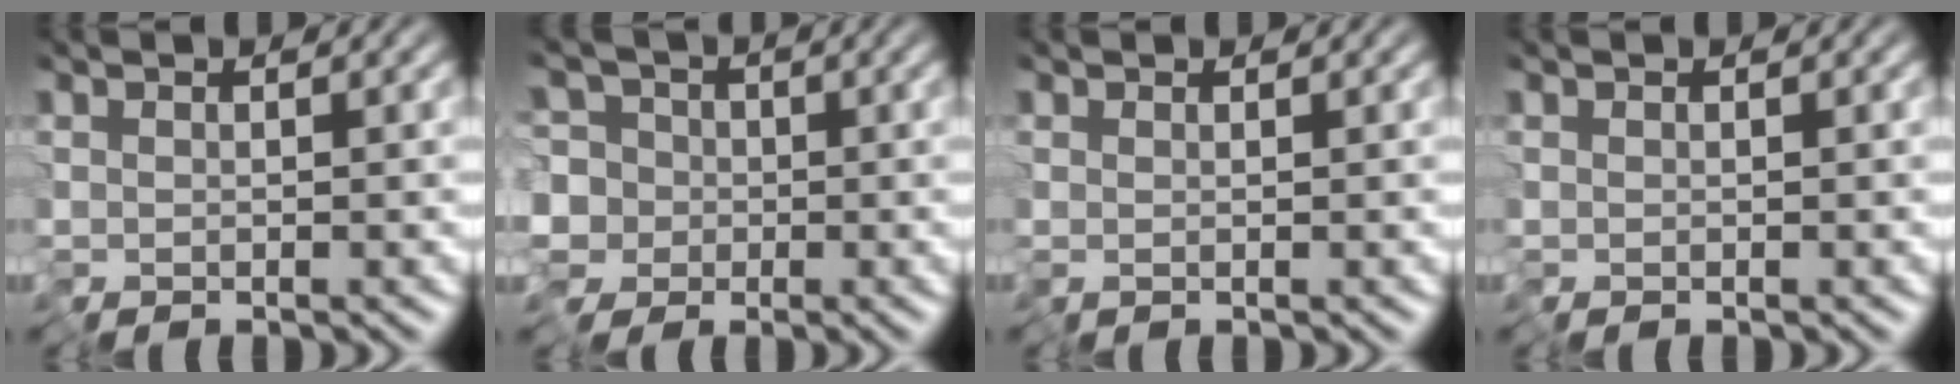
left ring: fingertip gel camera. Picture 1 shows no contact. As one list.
[{"total": 5.5, "force": [-0.8, 5.2, 1.5], "torque": [-0.020, 0.024, -0.058]}, {"total": 0.0}, {"total": 0.0}]